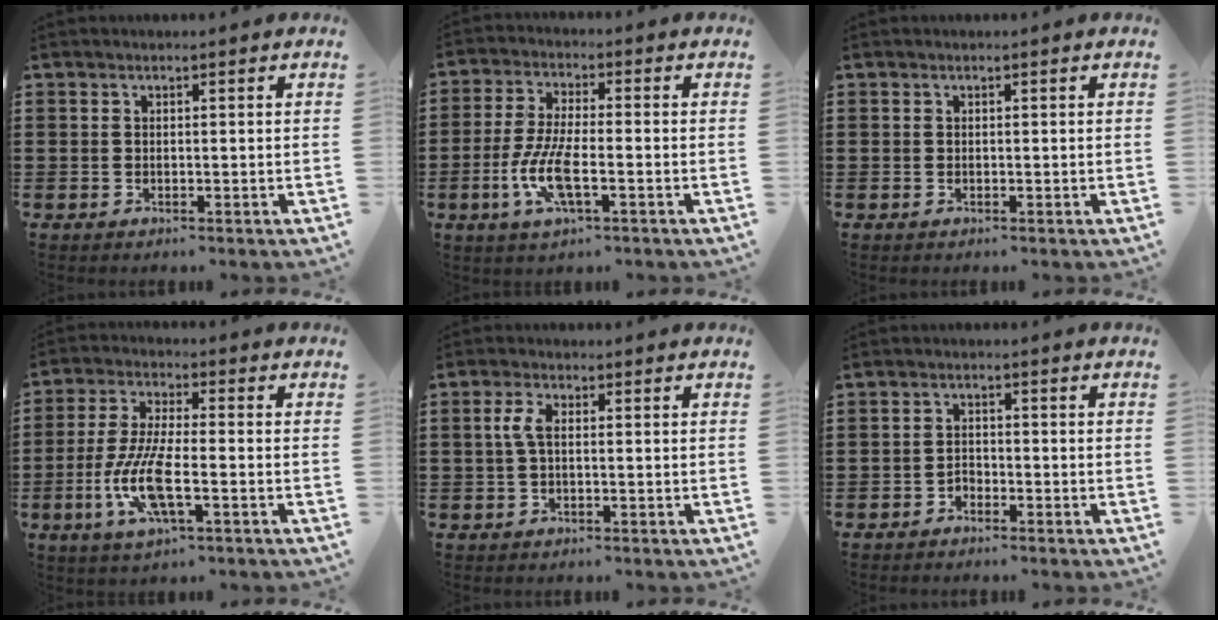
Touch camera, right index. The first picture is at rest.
{"total": 7.9, "force": [-2.7, 2.3, 7.1], "torque": [-0.156, -0.014, -0.054]}
{"total": 0.0}
{"total": 9.6, "force": [-3.3, 2.7, 8.6], "torque": [-0.194, -0.014, -0.066]}
{"total": 3.2, "force": [0.1, 1.3, 2.9], "torque": [-0.071, 0.001, -0.005]}
{"total": 1.6, "force": [-1.4, 0.7, 0.3], "torque": [-0.011, 0.000, -0.030]}